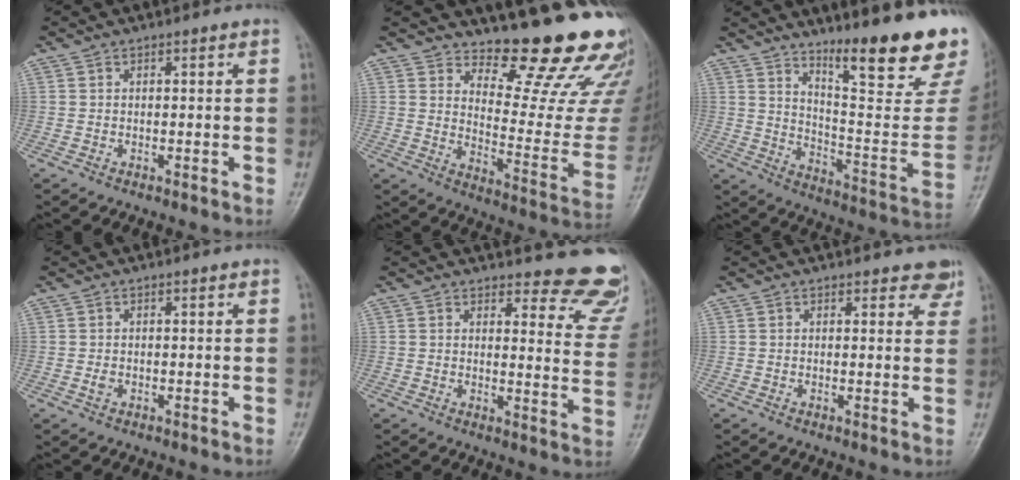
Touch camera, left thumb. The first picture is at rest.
{"total": 19.9, "force": [16.8, 5.0, 9.4], "torque": [-0.077, -0.168, 0.217]}
{"total": 24.1, "force": [17.4, 3.7, 16.3], "torque": [-0.207, -0.129, 0.250]}
{"total": 1.2, "force": [0.2, 0.8, 0.9], "torque": [-0.012, 0.001, 0.006]}
{"total": 13.3, "force": [12.6, 3.4, 2.3], "torque": [0.021, -0.127, 0.116]}
{"total": 4.3, "force": [3.7, 1.9, 1.2], "torque": [0.015, -0.019, 0.032]}